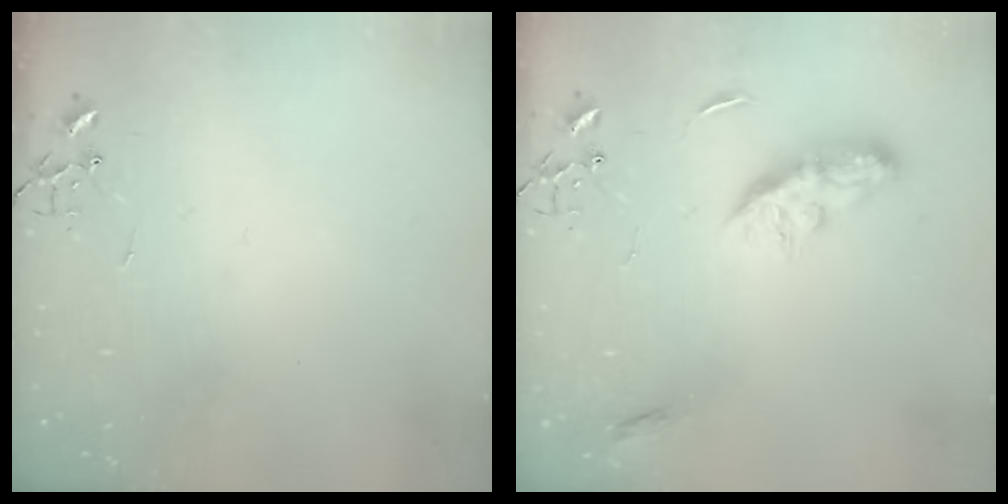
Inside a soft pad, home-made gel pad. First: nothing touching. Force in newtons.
{"total": 8.5, "press": 8.4, "slide": 0.3}